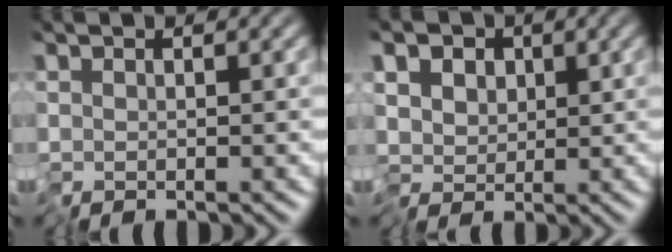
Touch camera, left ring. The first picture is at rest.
{"total": 4.4, "force": [-0.2, 3.4, 2.8], "torque": [-0.040, 0.014, -0.018]}